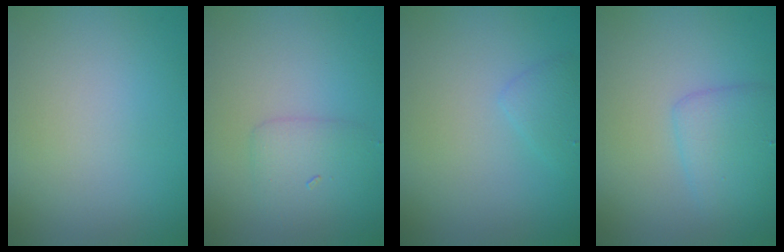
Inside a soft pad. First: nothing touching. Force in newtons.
{"total": 2.3, "press": 2.3, "slide": 0.1}
{"total": 1.3, "press": 1.3, "slide": 0.1}
{"total": 2.9, "press": 2.9, "slide": 0.0}